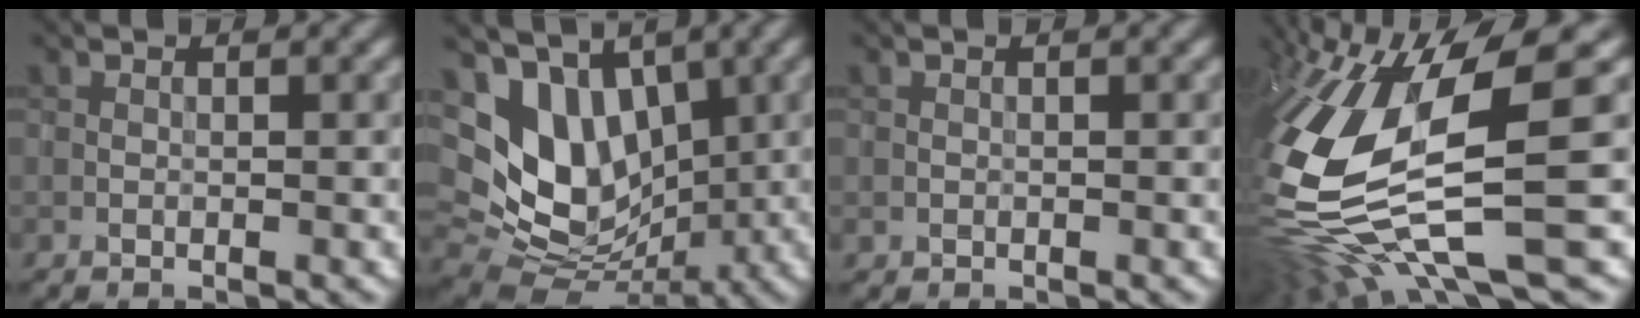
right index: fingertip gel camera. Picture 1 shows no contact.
{"total": 8.3, "force": [2.1, 6.2, 5.1], "torque": [-0.086, -0.011, 0.043]}
{"total": 0.0}
{"total": 13.9, "force": [-0.6, 4.4, 13.2], "torque": [-0.289, -0.022, 0.012]}